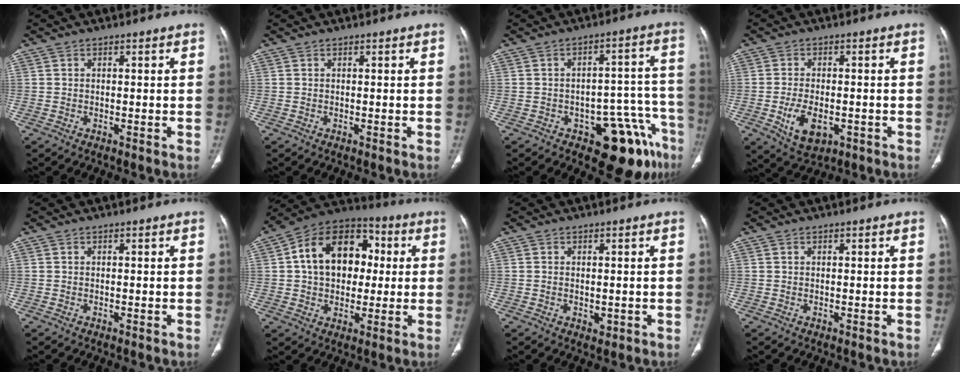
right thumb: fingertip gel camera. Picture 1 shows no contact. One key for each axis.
{"total": 0.0}
{"total": 13.4, "fx": -8.0, "fy": 6.1, "fz": 9.0, "tx": -0.060, "ty": 0.067, "tz": -0.103}
{"total": 7.8, "fx": -2.3, "fy": 4.5, "fz": 5.8, "tx": -0.097, "ty": 0.002, "tz": -0.028}
{"total": 0.0}
{"total": 18.4, "fx": 2.7, "fy": 13.2, "fz": 12.5, "tx": -0.165, "ty": 0.025, "tz": 0.036}
{"total": 1.3, "fx": -0.2, "fy": 0.9, "fz": 1.0, "tx": -0.016, "ty": -0.004, "tz": 0.001}
{"total": 0.0}